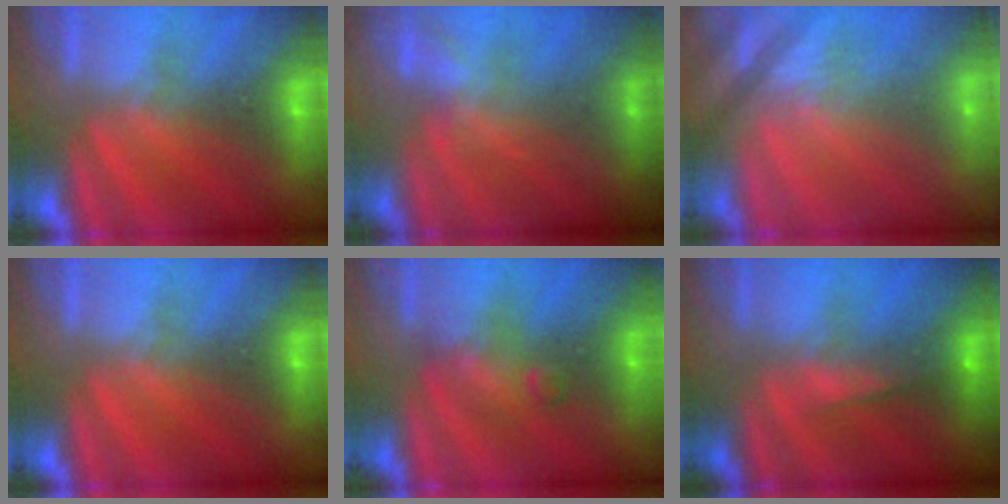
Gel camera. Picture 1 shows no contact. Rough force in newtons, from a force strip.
{"total": 1.8}
{"total": 2.4}
{"total": 0.0}
{"total": 2.4}
{"total": 4.5}